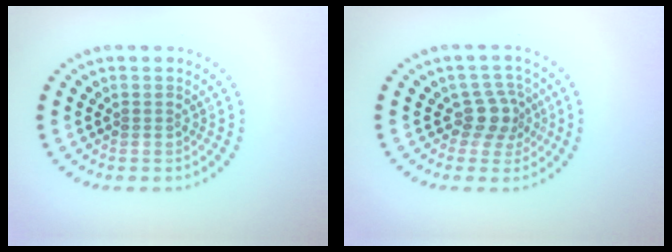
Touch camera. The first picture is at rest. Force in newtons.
{"total": 2.7, "press": 2.1, "slide": 1.8}